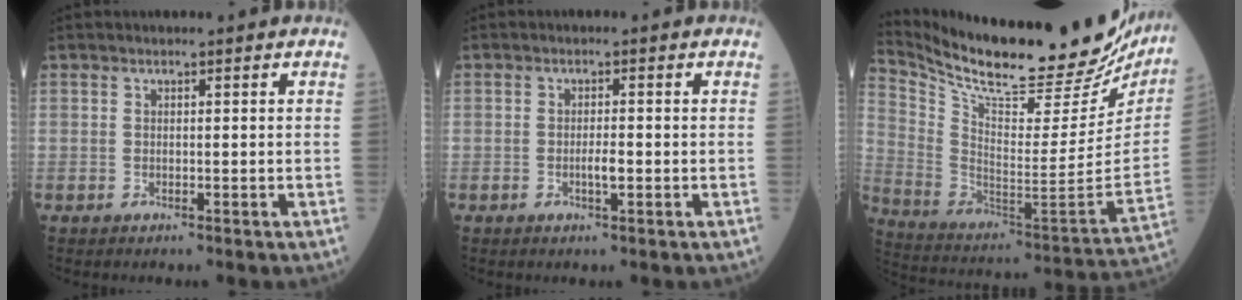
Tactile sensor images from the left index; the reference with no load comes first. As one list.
[{"total": 1.8, "force": [-0.5, 0.3, 1.7], "torque": [-0.033, 0.000, -0.008]}, {"total": 30.3, "force": [26.2, 6.3, 13.7], "torque": [-0.242, -0.063, 0.375]}]